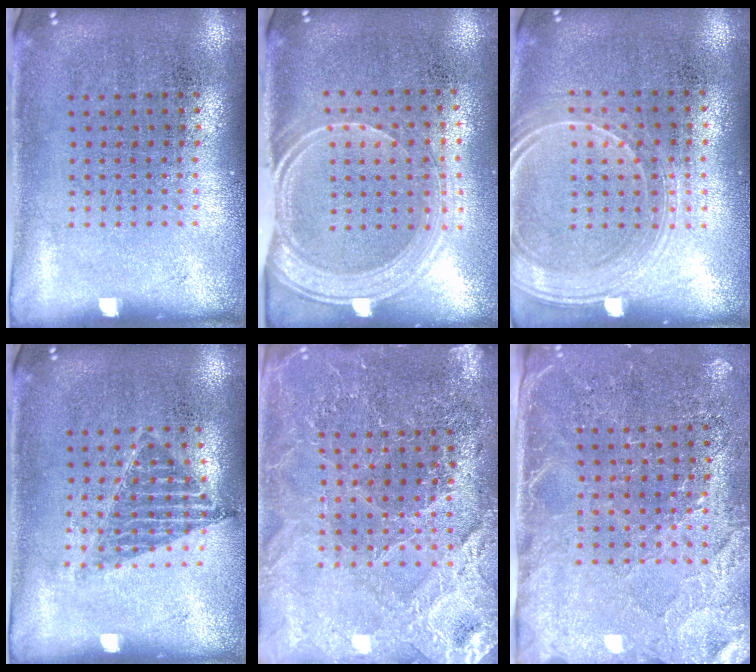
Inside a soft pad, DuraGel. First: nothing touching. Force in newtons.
{"total": 1.9, "press": 1.7, "slide": 0.9}
{"total": 1.8, "press": 1.6, "slide": 0.7}
{"total": 1.0, "press": 0.9, "slide": 0.4}
{"total": 3.8, "press": 3.7, "slide": 1.1}
{"total": 2.9, "press": 2.7, "slide": 1.1}